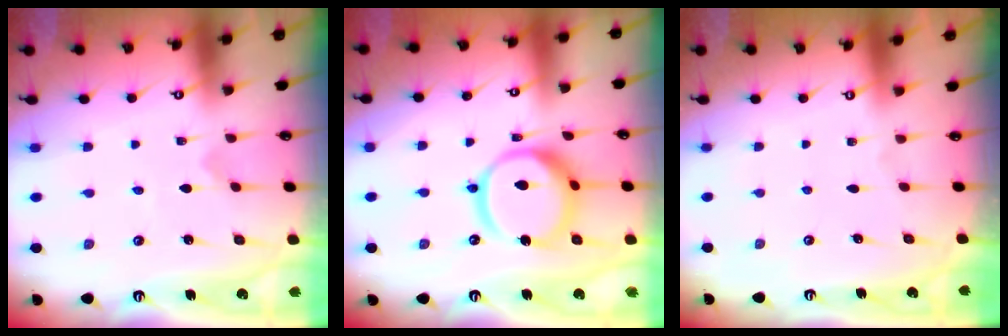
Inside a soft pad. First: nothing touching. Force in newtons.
{"total": 14.7, "press": 14.6, "slide": 1.6}
{"total": 0.0}